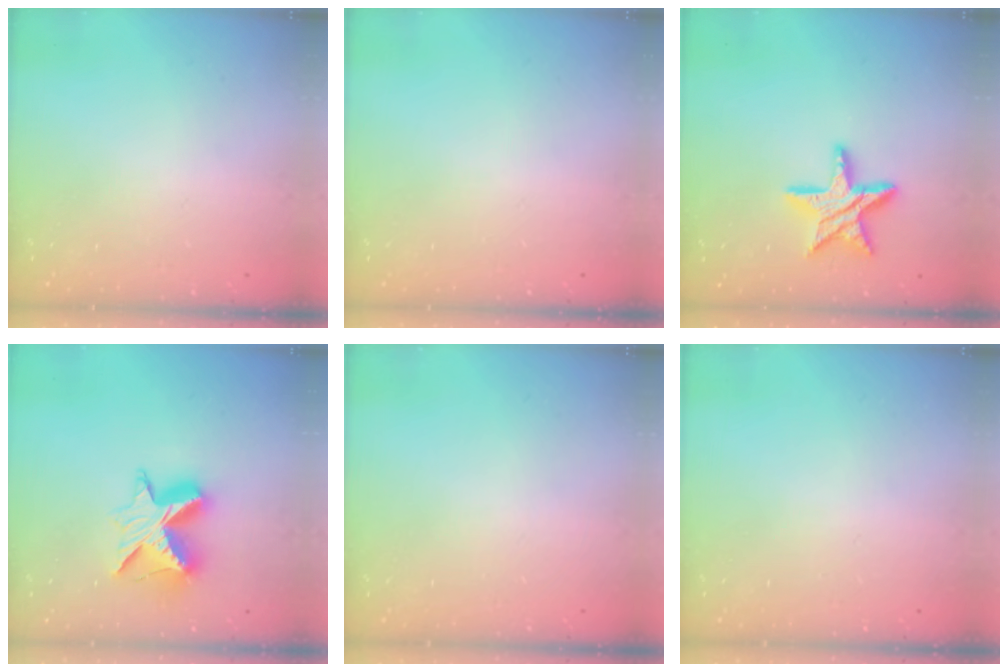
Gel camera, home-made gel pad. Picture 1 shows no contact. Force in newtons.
{"total": 0.0}
{"total": 15.2, "press": 15.1, "slide": 1.3}
{"total": 12.6, "press": 12.6, "slide": 0.8}
{"total": 0.0}
{"total": 0.0}